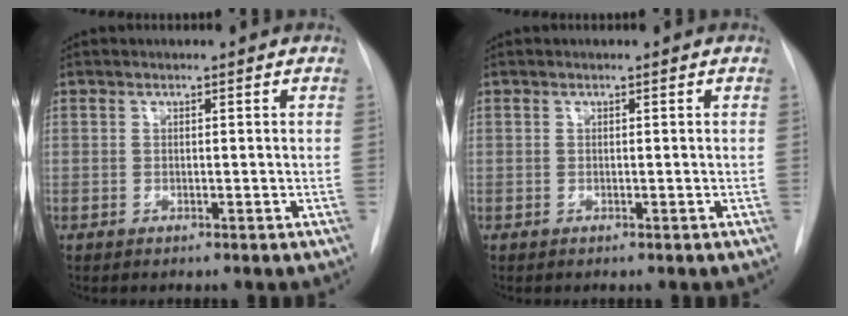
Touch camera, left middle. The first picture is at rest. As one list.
[{"total": 0.0}]